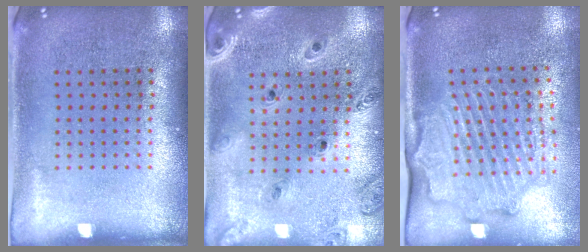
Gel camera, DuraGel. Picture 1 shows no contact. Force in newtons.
{"total": 1.3, "press": 1.3, "slide": 0.2}
{"total": 2.2, "press": 2.2, "slide": 0.2}